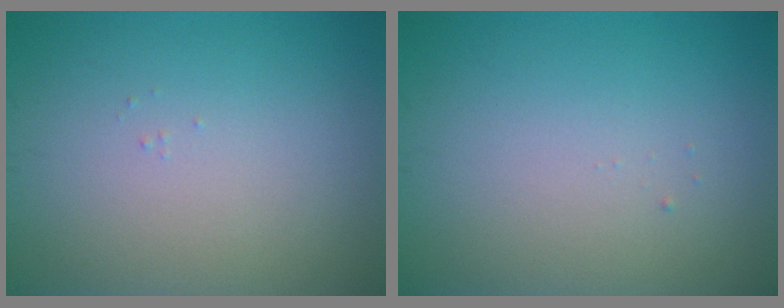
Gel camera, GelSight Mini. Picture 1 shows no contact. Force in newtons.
{"total": 0.0}